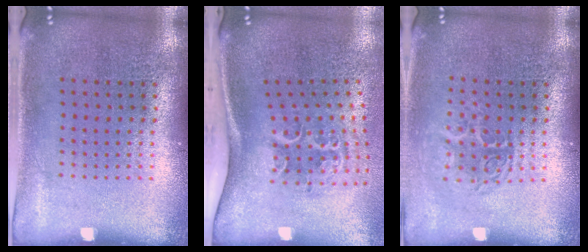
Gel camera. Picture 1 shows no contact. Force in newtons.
{"total": 2.3, "press": 1.4, "slide": 1.9}
{"total": 1.5, "press": 1.2, "slide": 0.8}